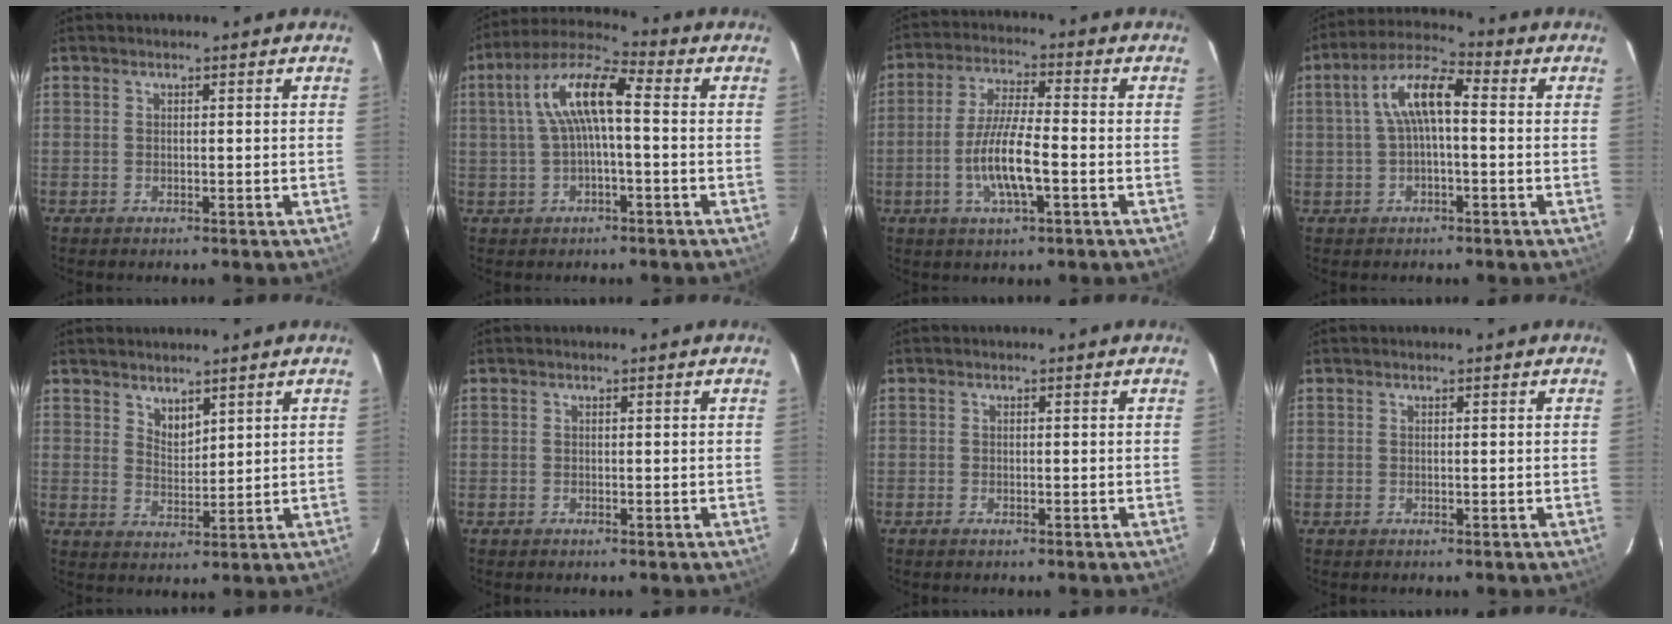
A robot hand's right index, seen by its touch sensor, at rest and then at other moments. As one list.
[{"total": 10.4, "force": [0.7, 2.7, 10.1], "torque": [-0.199, 0.026, 0.010]}, {"total": 9.8, "force": [-2.9, 1.8, 9.2], "torque": [-0.183, -0.003, -0.056]}, {"total": 8.5, "force": [0.3, 2.9, 7.9], "torque": [-0.158, 0.026, 0.006]}, {"total": 3.6, "force": [3.0, 1.5, 1.5], "torque": [-0.020, 0.000, 0.054]}, {"total": 0.0}, {"total": 0.7, "force": [-0.5, 0.3, 0.4], "torque": [-0.008, -0.002, -0.011]}, {"total": 0.0}]